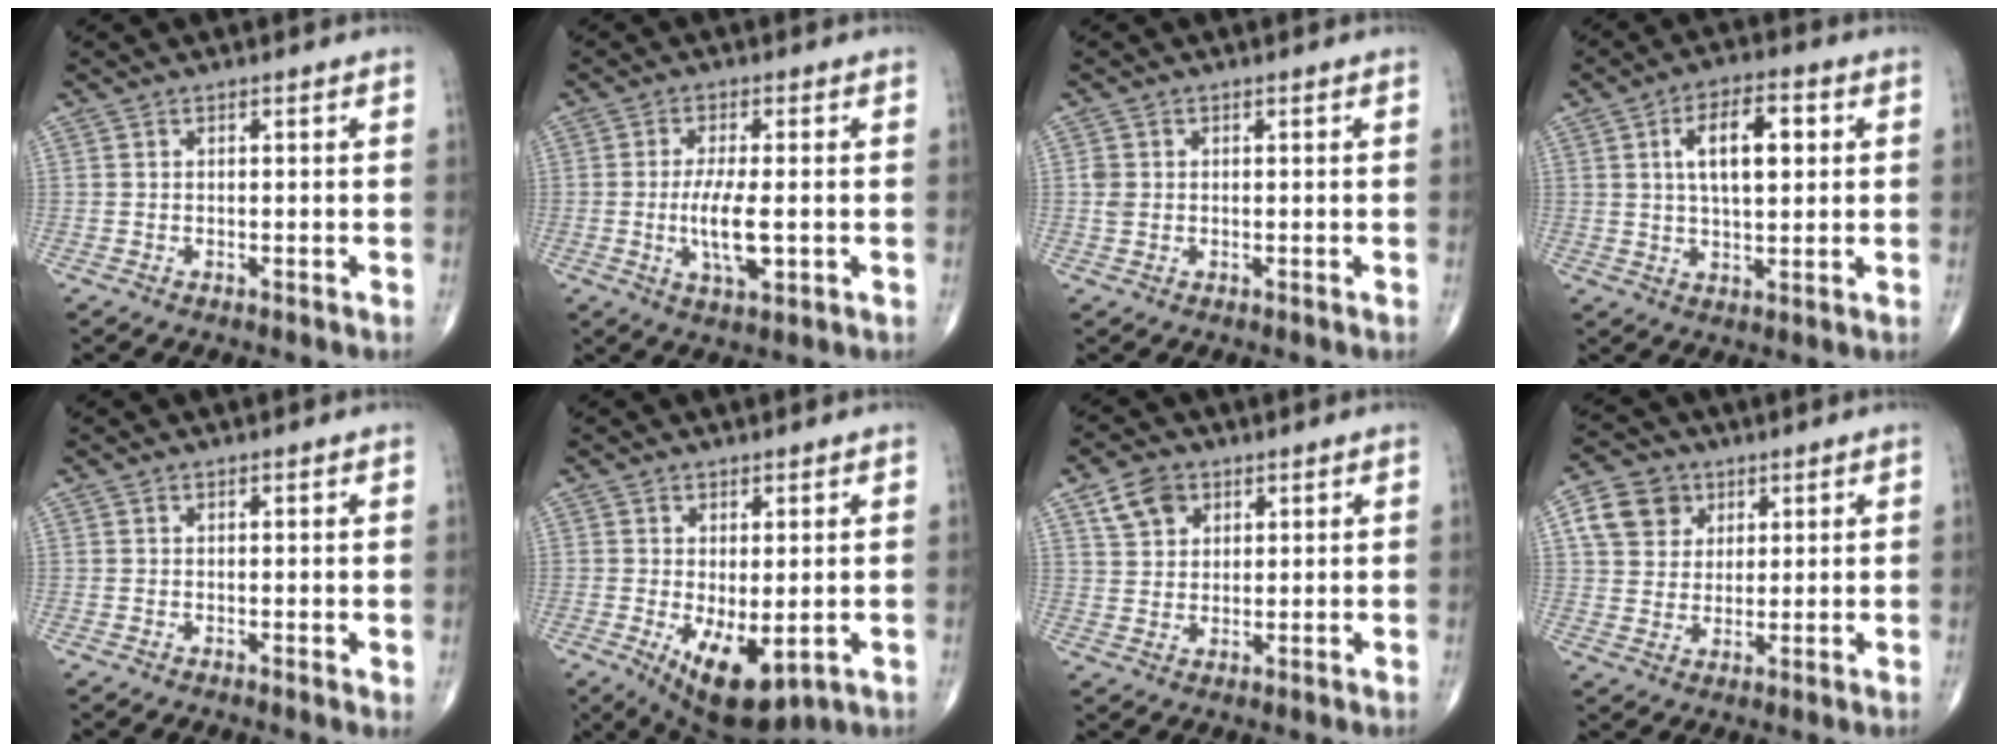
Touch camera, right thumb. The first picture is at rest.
{"total": 7.8, "force": [-0.9, 2.4, 7.3], "torque": [-0.143, -0.014, -0.016]}
{"total": 1.9, "force": [0.1, 1.6, 1.0], "torque": [-0.021, 0.002, 0.003]}
{"total": 10.2, "force": [2.4, 4.7, 8.7], "torque": [-0.130, 0.000, 0.037]}
{"total": 0.9, "force": [0.4, 0.3, 0.7], "torque": [-0.014, -0.004, 0.005]}
{"total": 10.0, "force": [-2.3, 4.5, 8.6], "torque": [-0.125, -0.019, -0.018]}
{"total": 6.2, "force": [3.1, 4.5, 2.9], "torque": [-0.033, -0.010, 0.059]}
{"total": 8.7, "force": [3.4, 7.3, 3.3], "torque": [-0.035, -0.004, 0.060]}